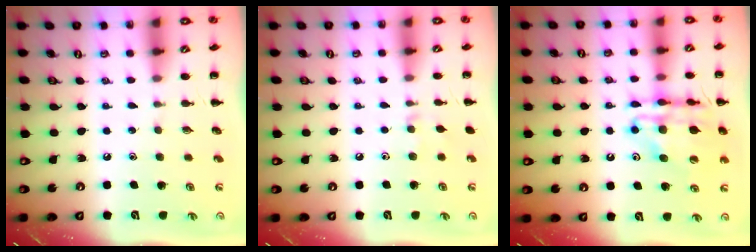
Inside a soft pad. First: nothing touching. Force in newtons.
{"total": 3.7, "press": 3.4, "slide": 1.4}
{"total": 17.1, "press": 16.8, "slide": 3.4}